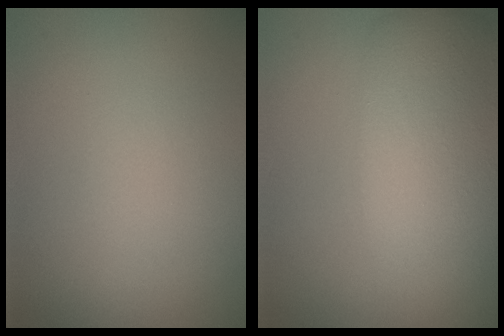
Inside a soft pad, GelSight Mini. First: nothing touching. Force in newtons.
{"total": 9.7, "press": 9.7, "slide": 0.6}